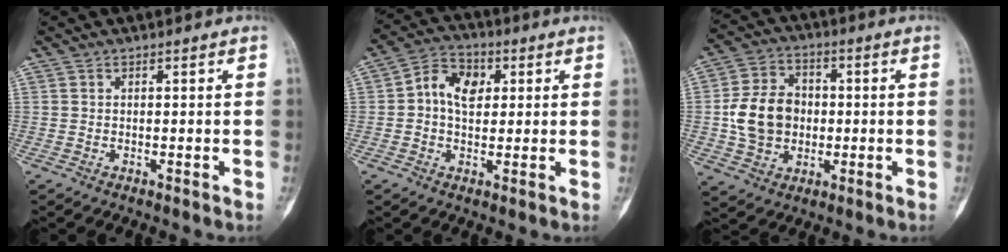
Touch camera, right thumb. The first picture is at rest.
{"total": 8.0, "force": [1.3, 5.8, 5.5], "torque": [-0.070, 0.012, 0.016]}
{"total": 12.2, "force": [-0.5, 9.8, 7.3], "torque": [-0.109, 0.015, -0.009]}